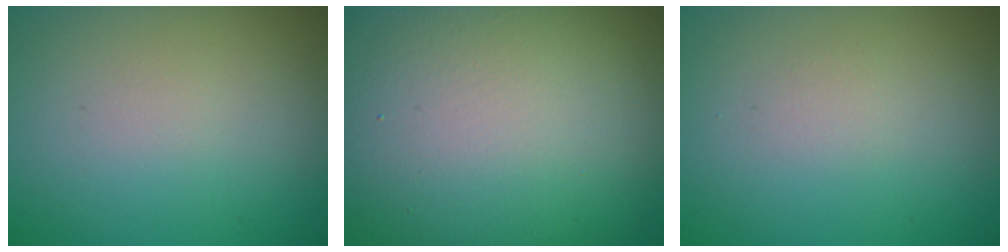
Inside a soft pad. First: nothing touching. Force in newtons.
{"total": 16.9, "press": 16.8, "slide": 1.0}
{"total": 0.6, "press": 0.6, "slide": 0.1}